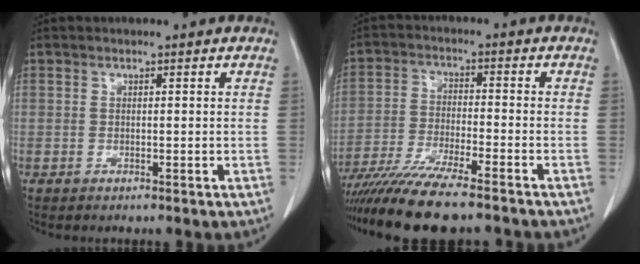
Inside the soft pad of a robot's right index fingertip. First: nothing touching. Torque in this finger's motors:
{"motor_torque": [1.02, -1.11, 0.94, 0.21]}